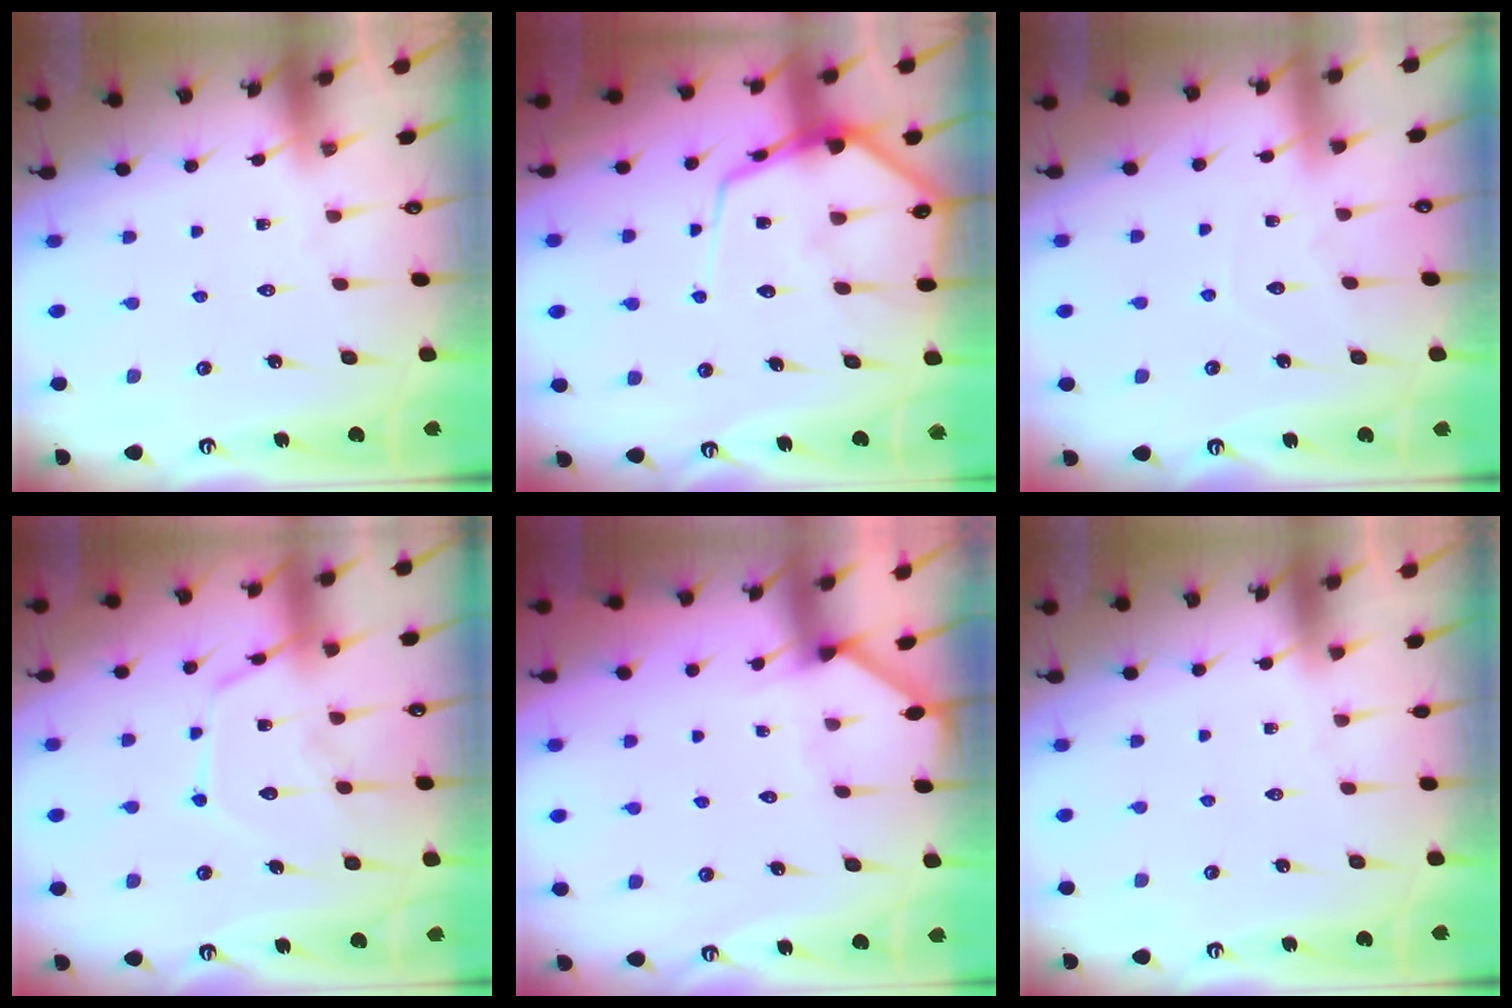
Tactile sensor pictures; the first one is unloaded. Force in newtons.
{"total": 13.1, "press": 13.0, "slide": 1.3}
{"total": 3.9, "press": 3.9, "slide": 0.4}
{"total": 14.1, "press": 14.0, "slide": 1.2}
{"total": 2.2, "press": 2.2, "slide": 0.3}
{"total": 0.0}